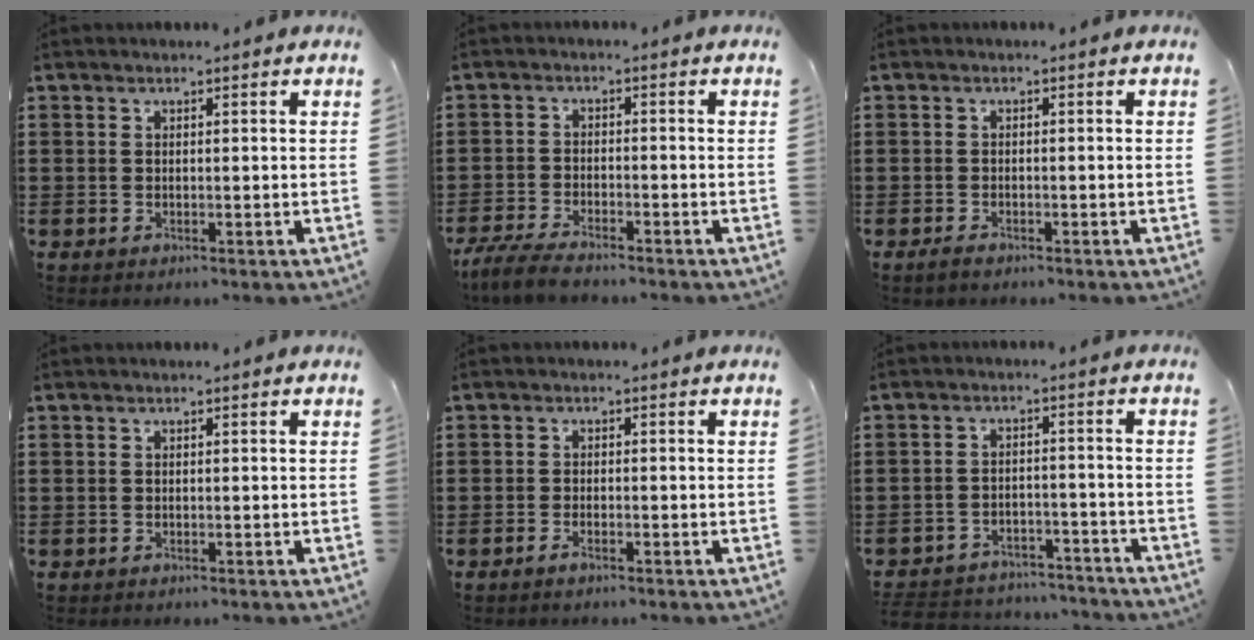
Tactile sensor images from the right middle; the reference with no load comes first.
{"total": 4.2, "force": [-3.9, 0.4, 1.6], "torque": [-0.048, -0.009, -0.081]}
{"total": 1.0, "force": [-0.7, 0.5, 0.5], "torque": [-0.011, -0.002, -0.014]}
{"total": 0.0}
{"total": 1.3, "force": [-0.9, 0.2, 0.9], "torque": [-0.025, -0.006, -0.019]}
{"total": 4.3, "force": [-4.2, 0.7, 0.2], "torque": [-0.006, 0.008, -0.089]}